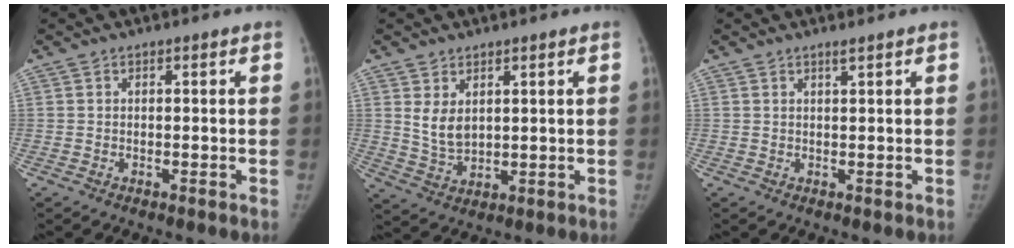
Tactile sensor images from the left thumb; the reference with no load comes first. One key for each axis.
{"total": 5.1, "fx": 2.0, "fy": 3.2, "fz": 3.5, "tx": -0.052, "ty": -0.020, "tz": 0.050}
{"total": 0.9, "fx": 0.7, "fy": -0.1, "fz": 0.6, "tx": -0.011, "ty": -0.006, "tz": 0.013}